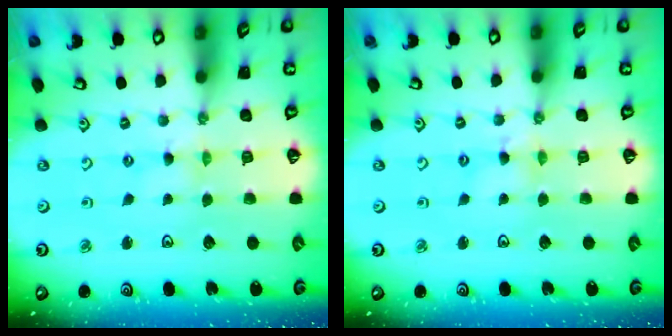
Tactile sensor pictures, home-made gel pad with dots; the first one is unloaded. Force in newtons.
{"total": 2.8, "press": 2.8, "slide": 0.3}